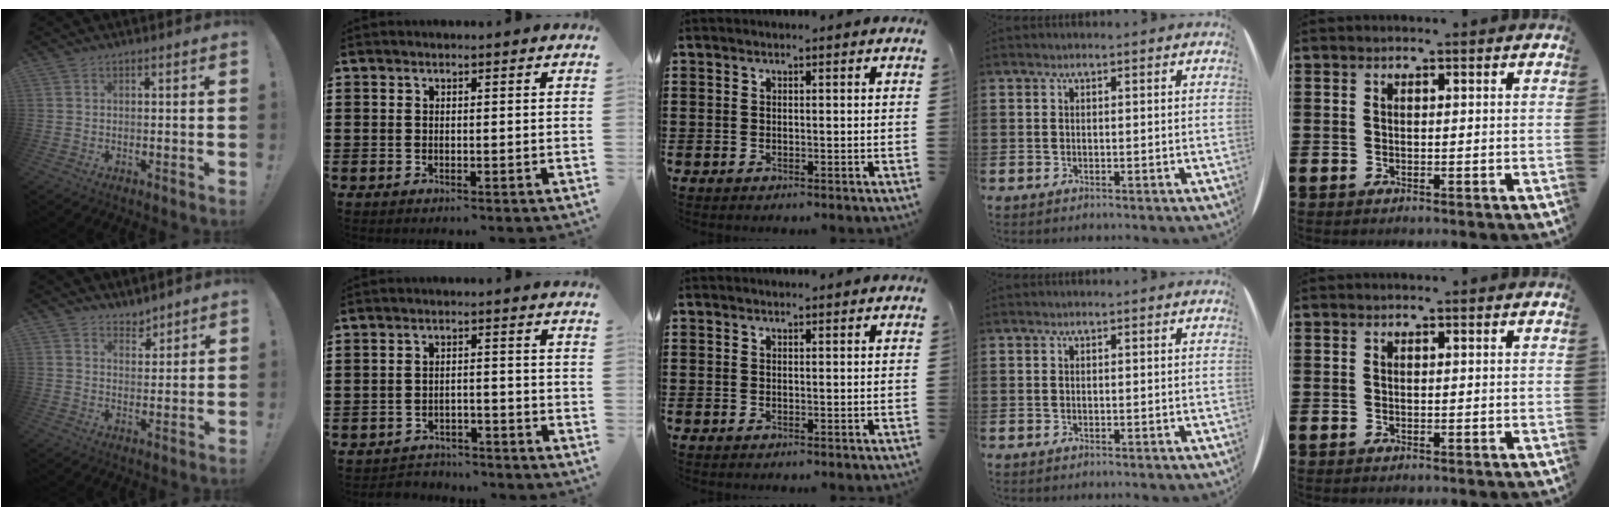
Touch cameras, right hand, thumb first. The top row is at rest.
{"thumb": {"total": 4.4, "force": [3.7, 2.3, 0.5], "torque": [-0.001, -0.032, 0.070]}, "index": {"total": 2.8, "force": [-2.8, 0.6, 0.3], "torque": [-0.011, 0.003, -0.059]}, "middle": {"total": 0.5, "force": [0.5, -0.1, 0.0], "torque": [-0.001, -0.002, 0.010]}}